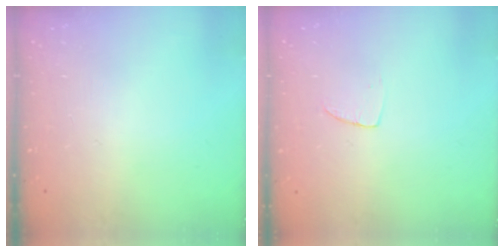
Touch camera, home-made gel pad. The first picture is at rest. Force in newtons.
{"total": 4.0, "press": 4.0, "slide": 0.3}